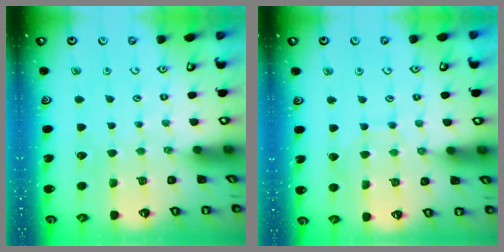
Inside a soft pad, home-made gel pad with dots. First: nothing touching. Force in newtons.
{"total": 5.4, "press": 5.4, "slide": 0.6}